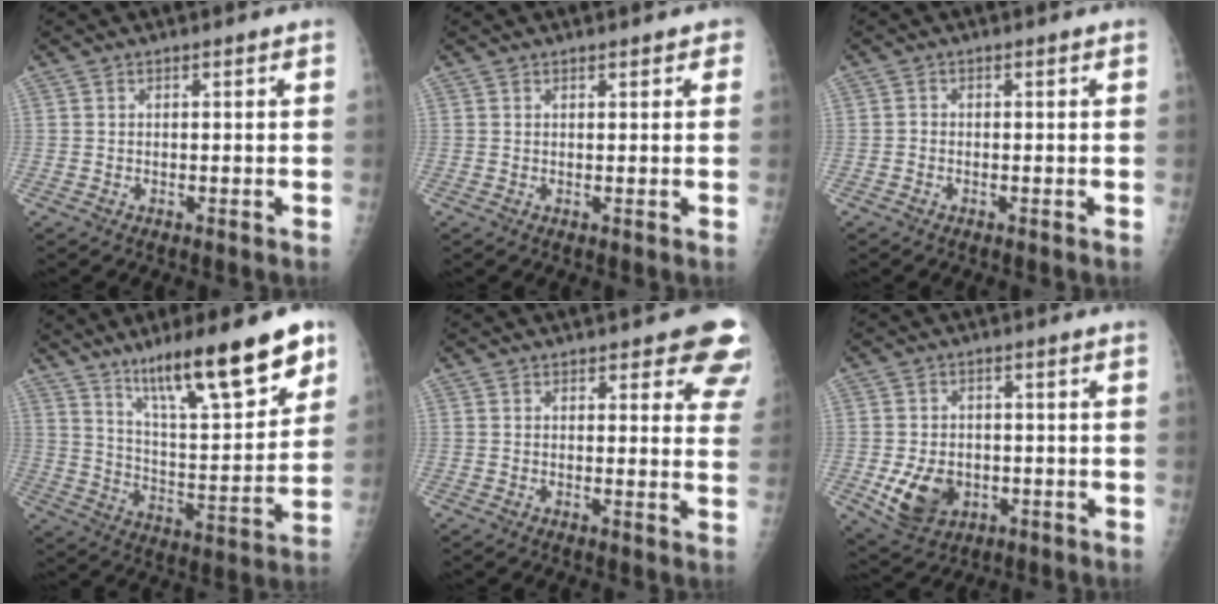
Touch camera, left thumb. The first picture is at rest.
{"total": 1.5, "force": [1.1, 0.8, 0.7], "torque": [0.004, -0.002, 0.009]}
{"total": 0.6, "force": [-0.2, 0.4, 0.3], "torque": [-0.002, 0.001, -0.008]}
{"total": 21.4, "force": [13.8, 4.8, 15.7], "torque": [-0.219, -0.062, 0.229]}
{"total": 9.3, "force": [7.3, 3.4, 4.7], "torque": [-0.008, -0.031, 0.065]}
{"total": 8.3, "force": [-1.8, 6.2, 5.2], "torque": [-0.076, -0.001, -0.017]}